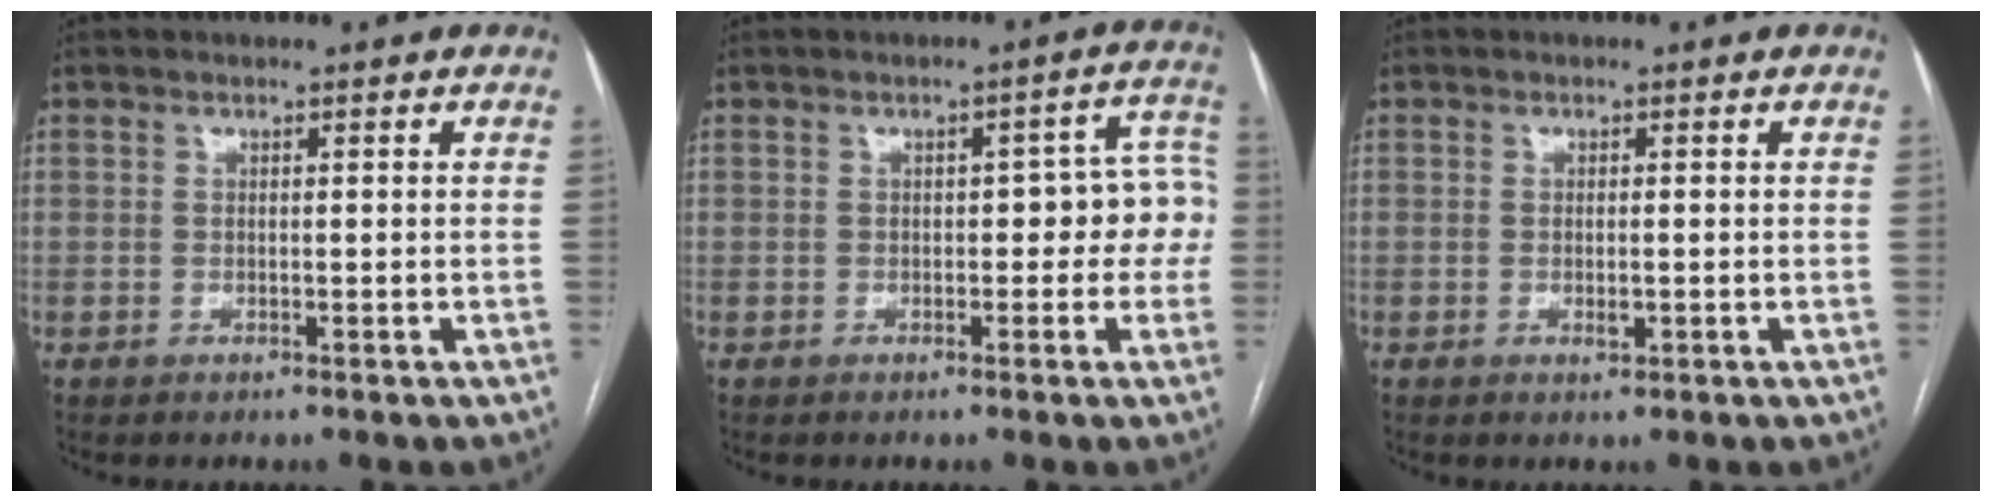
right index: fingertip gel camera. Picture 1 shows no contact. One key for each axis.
{"total": 6.6, "fx": -0.4, "fy": 3.0, "fz": 5.9, "tx": -0.052, "ty": 0.037, "tz": -0.005}
{"total": 1.4, "fx": -0.3, "fy": 0.5, "fz": 1.3, "tx": -0.022, "ty": -0.002, "tz": -0.003}